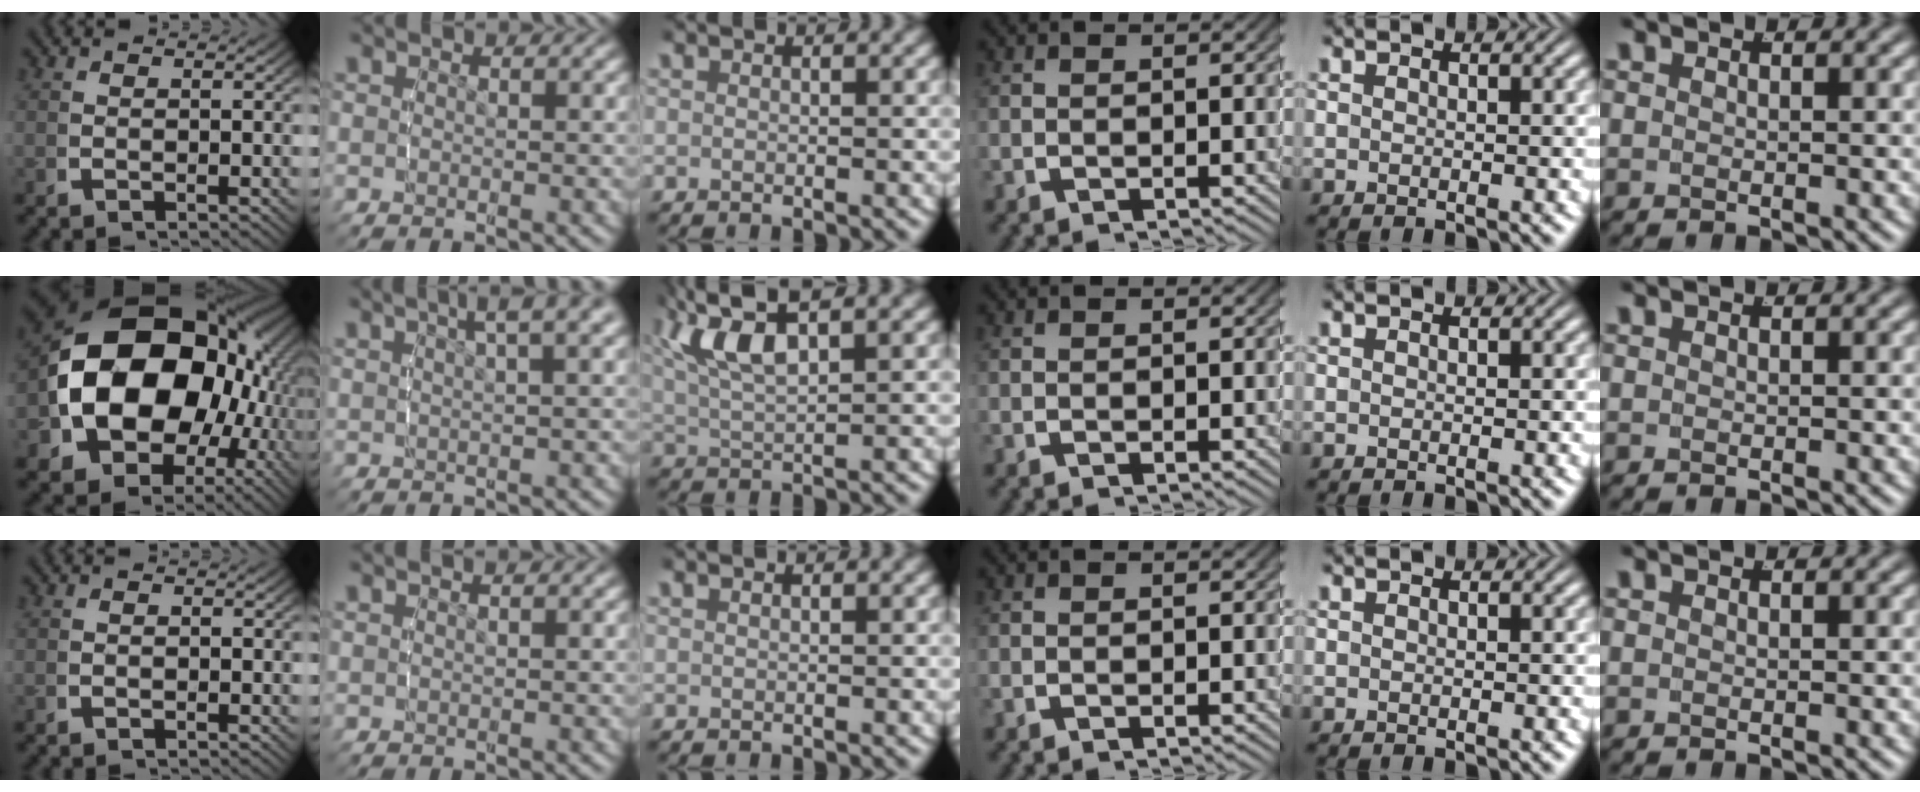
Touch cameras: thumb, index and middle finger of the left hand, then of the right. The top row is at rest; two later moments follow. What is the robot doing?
{"motion": "lift_and_place", "object": "glasses"}